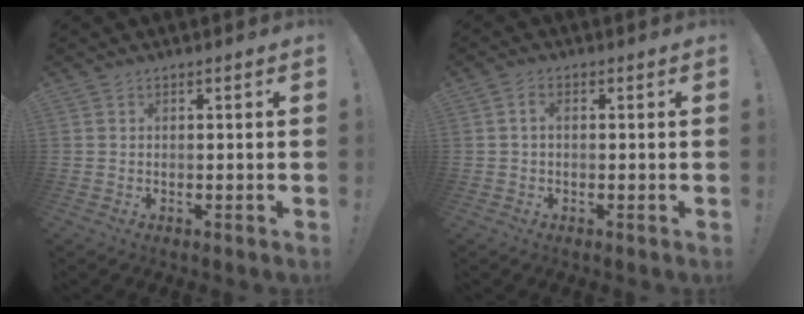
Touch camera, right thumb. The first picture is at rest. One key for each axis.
{"total": 1.8, "fx": -0.1, "fy": 1.1, "fz": 1.5, "tx": -0.029, "ty": 0.007, "tz": -0.002}